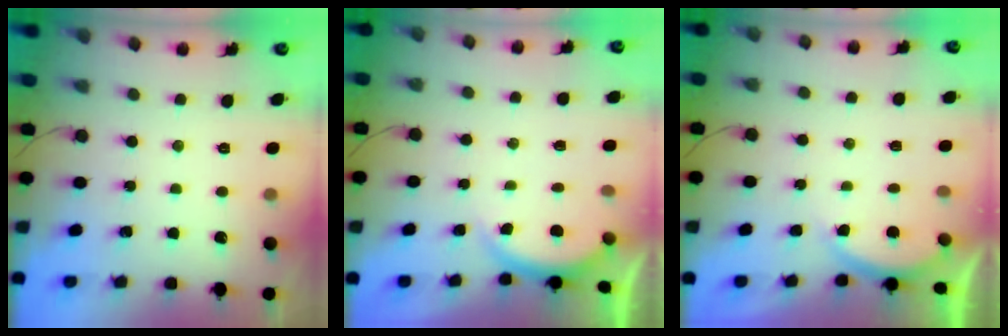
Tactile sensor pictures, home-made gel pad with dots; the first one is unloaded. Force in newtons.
{"total": 3.3, "press": 3.3, "slide": 0.6}
{"total": 2.6, "press": 2.5, "slide": 0.7}